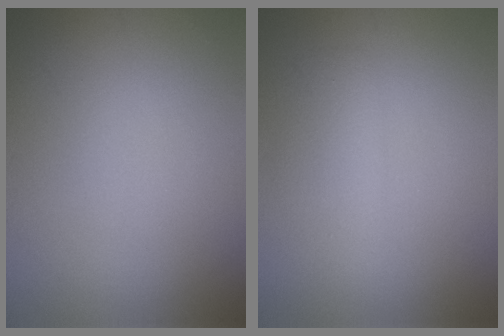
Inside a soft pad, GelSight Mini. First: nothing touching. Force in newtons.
{"total": 2.2, "press": 2.2, "slide": 0.1}